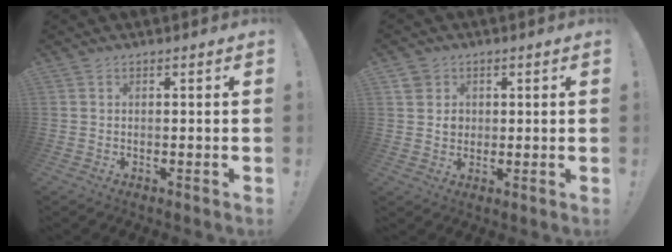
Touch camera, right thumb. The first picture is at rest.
{"total": 4.4, "force": [1.2, 4.1, 1.1], "torque": [-0.018, -0.002, 0.023]}